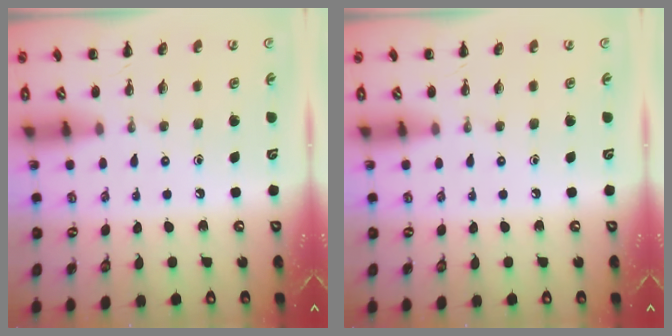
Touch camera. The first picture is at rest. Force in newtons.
{"total": 0.0}